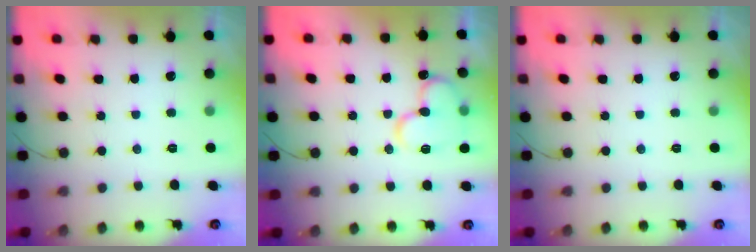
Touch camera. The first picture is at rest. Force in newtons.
{"total": 14.0, "press": 13.8, "slide": 2.1}
{"total": 0.0}